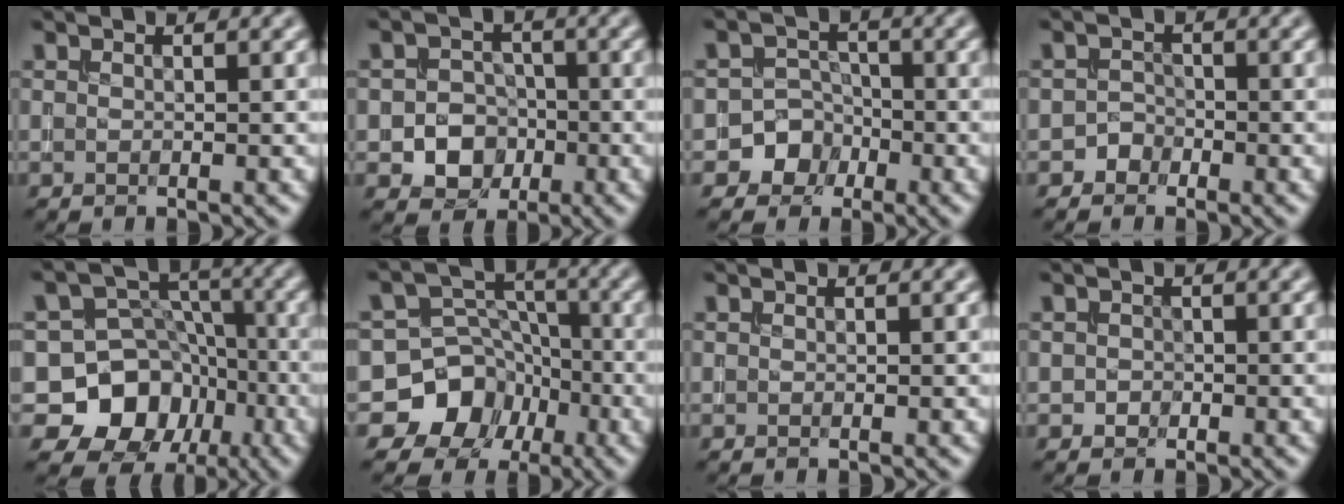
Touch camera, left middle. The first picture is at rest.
{"total": 4.4, "force": [-1.5, 3.8, 1.6], "torque": [0.000, 0.000, -0.043]}
{"total": 4.0, "force": [-2.0, 3.4, 0.2], "torque": [0.037, 0.007, -0.048]}
{"total": 1.1, "force": [-0.8, 0.7, -0.2], "torque": [0.012, 0.005, -0.012]}
{"total": 10.0, "force": [-3.9, 8.7, 3.0], "torque": [-0.046, 0.012, -0.101]}
{"total": 9.4, "force": [-4.6, 8.2, 1.2], "torque": [-0.007, 0.001, -0.101]}
{"total": 0.0}
{"total": 0.6, "force": [-0.2, 0.5, -0.2], "torque": [0.009, -0.003, -0.005]}